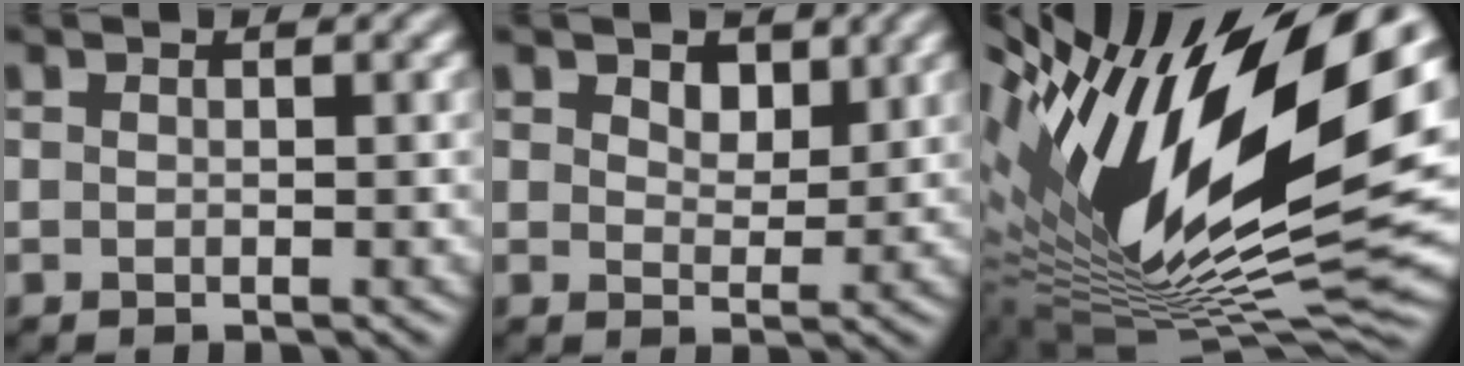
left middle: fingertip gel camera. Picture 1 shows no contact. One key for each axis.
{"total": 1.7, "fx": 1.3, "fy": 1.0, "fz": 0.5, "tx": -0.010, "ty": -0.005, "tz": 0.018}
{"total": 18.6, "fx": 5.0, "fy": 8.0, "fz": 16.1, "tx": -0.305, "ty": -0.006, "tz": 0.078}